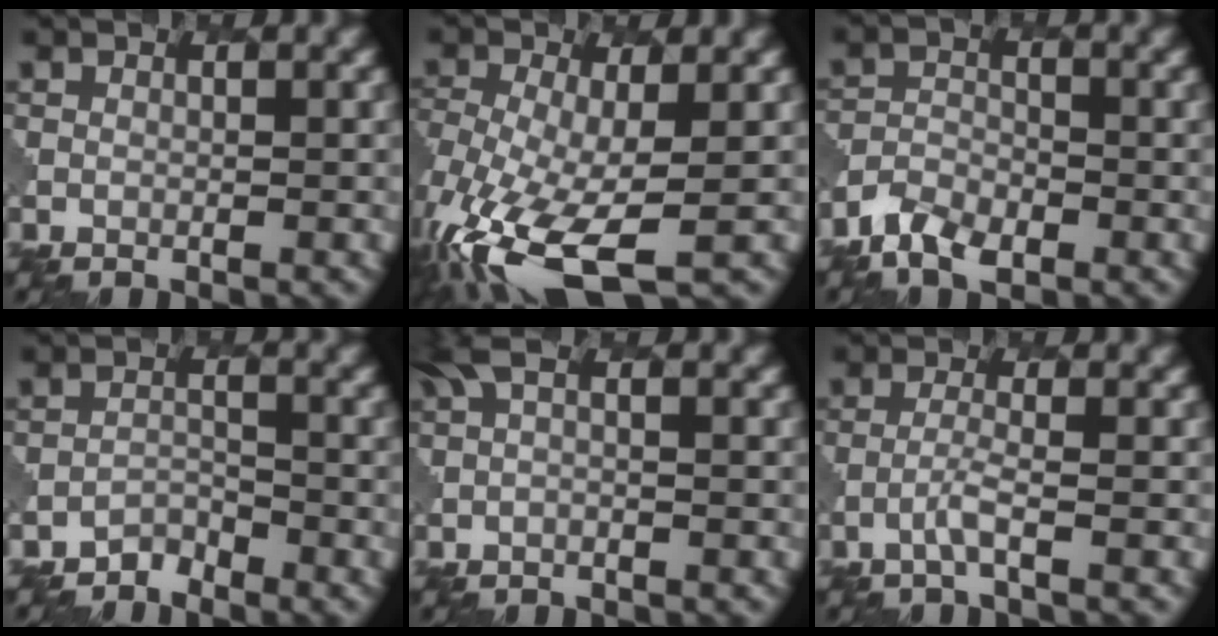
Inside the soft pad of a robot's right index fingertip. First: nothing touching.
{"total": 10.0, "force": [-4.2, 4.3, 8.0], "torque": [-0.181, -0.028, -0.078]}
{"total": 4.0, "force": [-2.9, 2.0, 1.8], "torque": [-0.032, -0.006, -0.059]}
{"total": 1.5, "force": [-1.4, 0.4, -0.2], "torque": [0.007, 0.004, -0.027]}
{"total": 1.8, "force": [-0.2, 0.4, 1.7], "torque": [-0.037, -0.002, -0.005]}
{"total": 1.6, "force": [-0.7, 0.0, 1.4], "torque": [-0.028, 0.005, -0.024]}